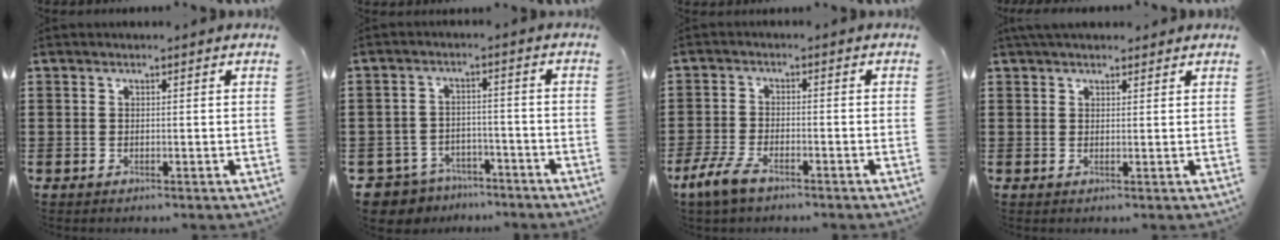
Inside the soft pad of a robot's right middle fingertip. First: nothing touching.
{"total": 4.5, "force": [-4.3, 1.1, 0.1], "torque": [-0.032, -0.005, -0.096]}
{"total": 5.2, "force": [-3.4, 1.9, 3.4], "torque": [-0.092, -0.009, -0.070]}
{"total": 2.1, "force": [1.9, 0.5, 0.6], "torque": [-0.015, 0.006, 0.037]}